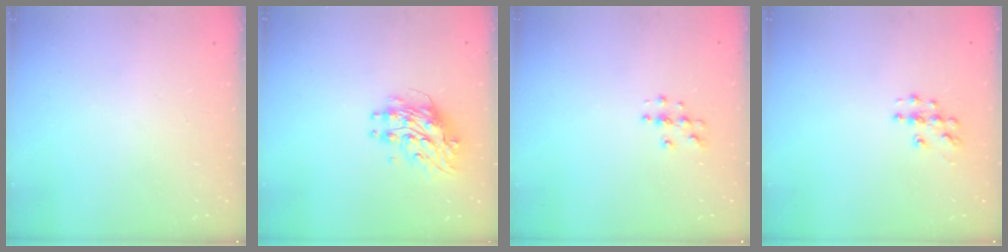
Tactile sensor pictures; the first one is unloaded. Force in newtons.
{"total": 9.0, "press": 9.0, "slide": 0.9}
{"total": 3.8, "press": 3.8, "slide": 0.3}
{"total": 6.6, "press": 6.6, "slide": 0.3}